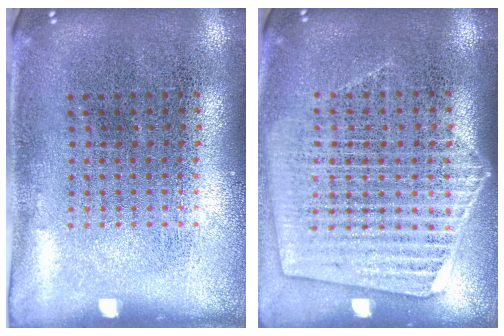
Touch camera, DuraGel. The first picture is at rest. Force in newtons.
{"total": 1.7, "press": 1.6, "slide": 0.7}